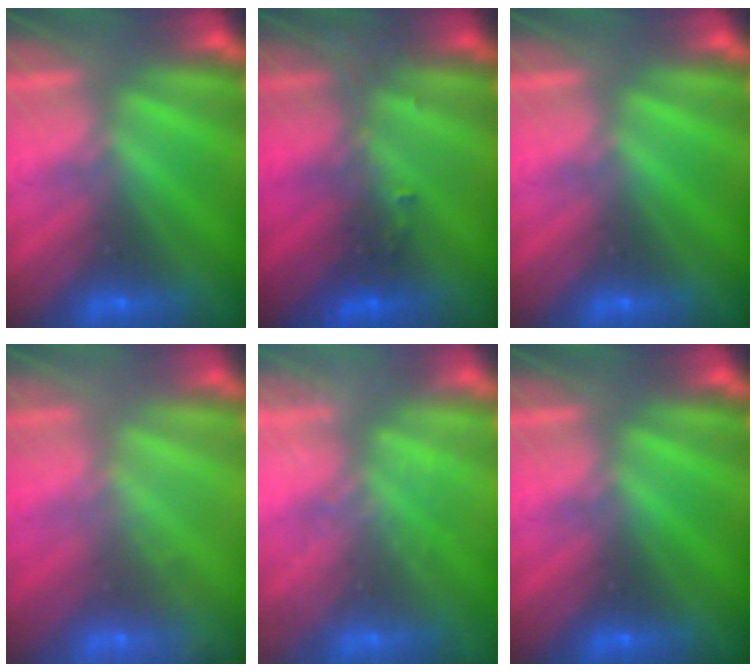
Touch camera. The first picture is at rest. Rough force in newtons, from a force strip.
{"total": 2.7}
{"total": 0.0}
{"total": 1.8}
{"total": 1.8}
{"total": 0.0}